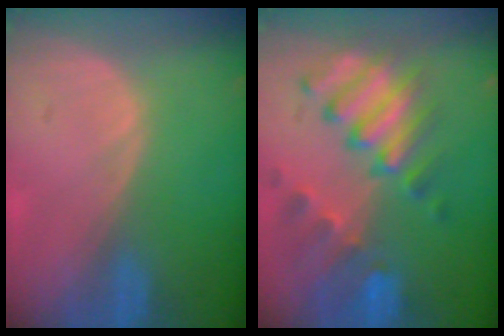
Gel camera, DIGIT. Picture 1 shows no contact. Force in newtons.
{"total": 10.1, "press": 8.9, "slide": 4.8}